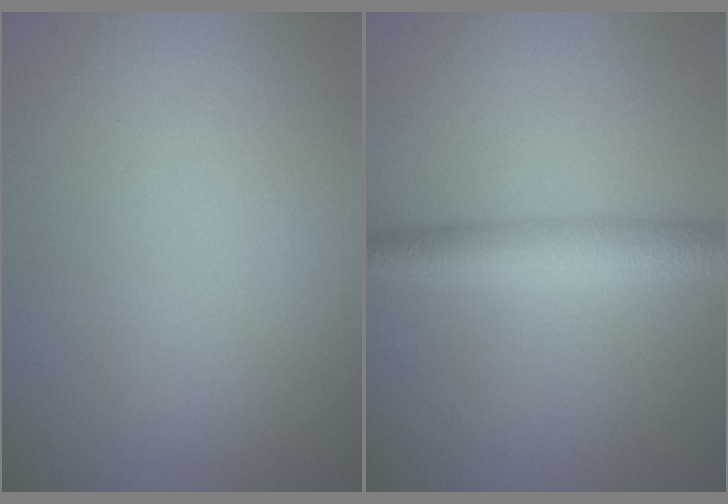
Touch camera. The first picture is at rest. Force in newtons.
{"total": 3.7, "press": 3.7, "slide": 0.0}